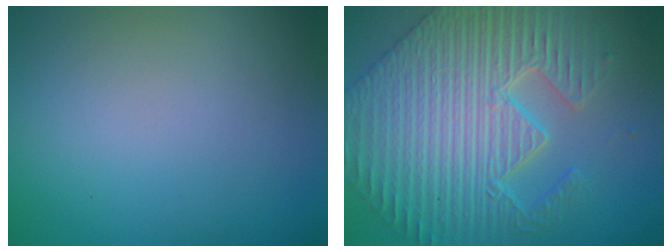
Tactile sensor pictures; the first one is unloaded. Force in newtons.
{"total": 7.7, "press": 6.3, "slide": 4.6}